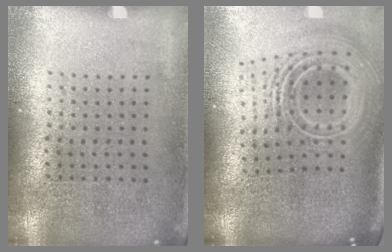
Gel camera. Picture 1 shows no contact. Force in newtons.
{"total": 2.8, "press": 1.8, "slide": 2.2}